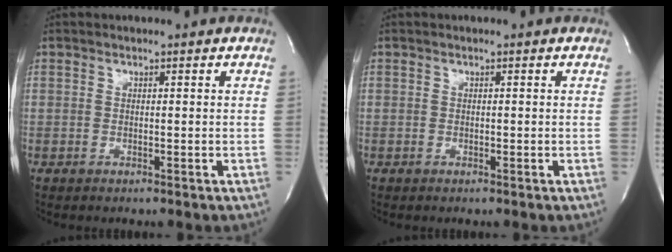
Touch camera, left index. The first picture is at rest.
{"total": 0.0}